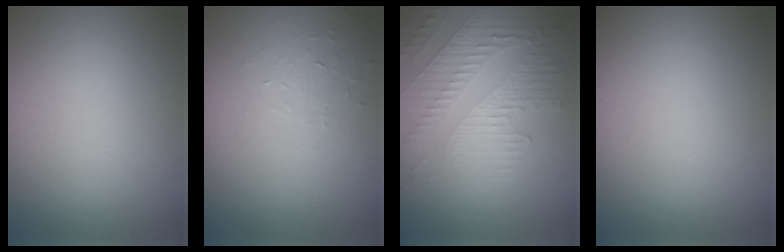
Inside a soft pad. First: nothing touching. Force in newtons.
{"total": 1.0, "press": 0.4, "slide": 0.9}
{"total": 5.8, "press": 3.4, "slide": 4.7}
{"total": 0.0}